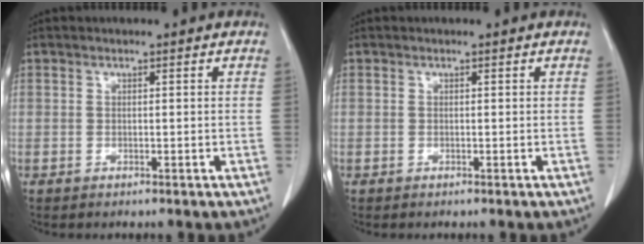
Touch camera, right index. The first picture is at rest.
{"total": 0.0}